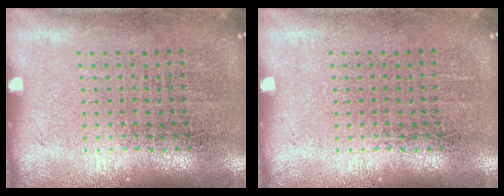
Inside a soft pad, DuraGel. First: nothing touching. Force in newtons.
{"total": 0.0}